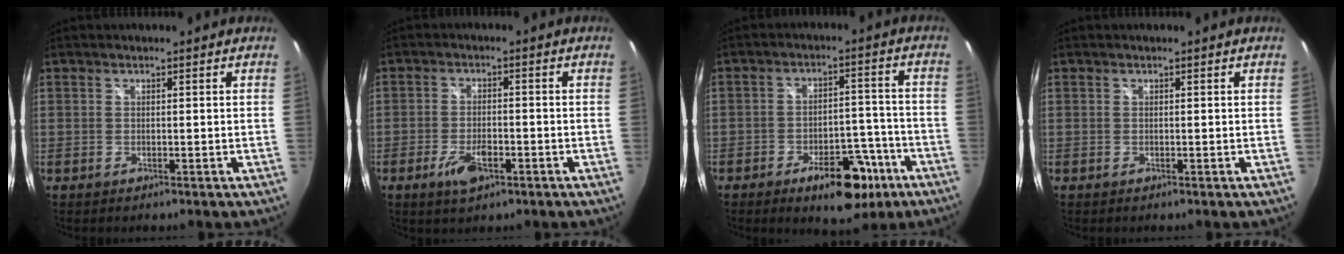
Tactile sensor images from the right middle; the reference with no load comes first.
{"total": 5.5, "force": [-2.9, 2.4, 3.9], "torque": [-0.089, -0.008, -0.050]}
{"total": 12.1, "force": [-7.2, 5.8, 7.8], "torque": [-0.114, 0.018, -0.090]}
{"total": 0.0}